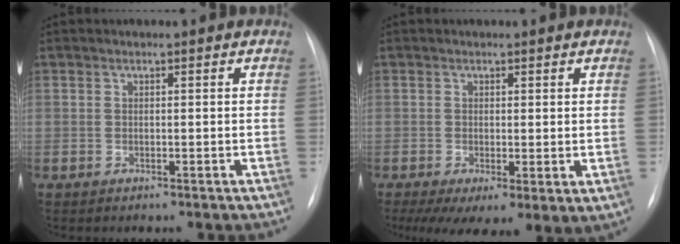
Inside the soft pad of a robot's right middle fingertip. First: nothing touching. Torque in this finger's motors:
{"motor_torque": [1.09, -1.05, 0.29, 0.11]}